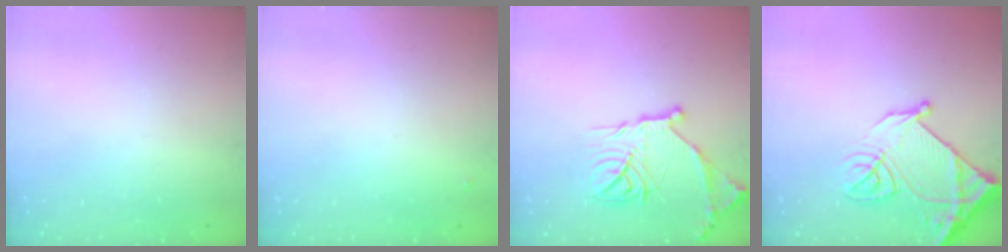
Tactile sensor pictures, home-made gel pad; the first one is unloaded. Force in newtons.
{"total": 2.6, "press": 2.6, "slide": 0.2}
{"total": 18.5, "press": 18.4, "slide": 1.9}
{"total": 17.4, "press": 17.3, "slide": 1.8}